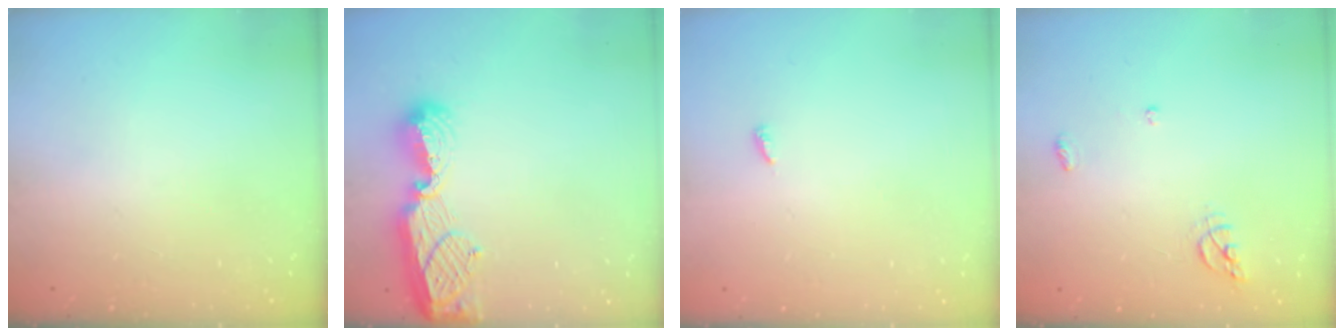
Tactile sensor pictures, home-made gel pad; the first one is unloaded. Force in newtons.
{"total": 10.7, "press": 10.7, "slide": 1.0}
{"total": 2.5, "press": 2.5, "slide": 0.2}
{"total": 6.5, "press": 6.5, "slide": 0.6}